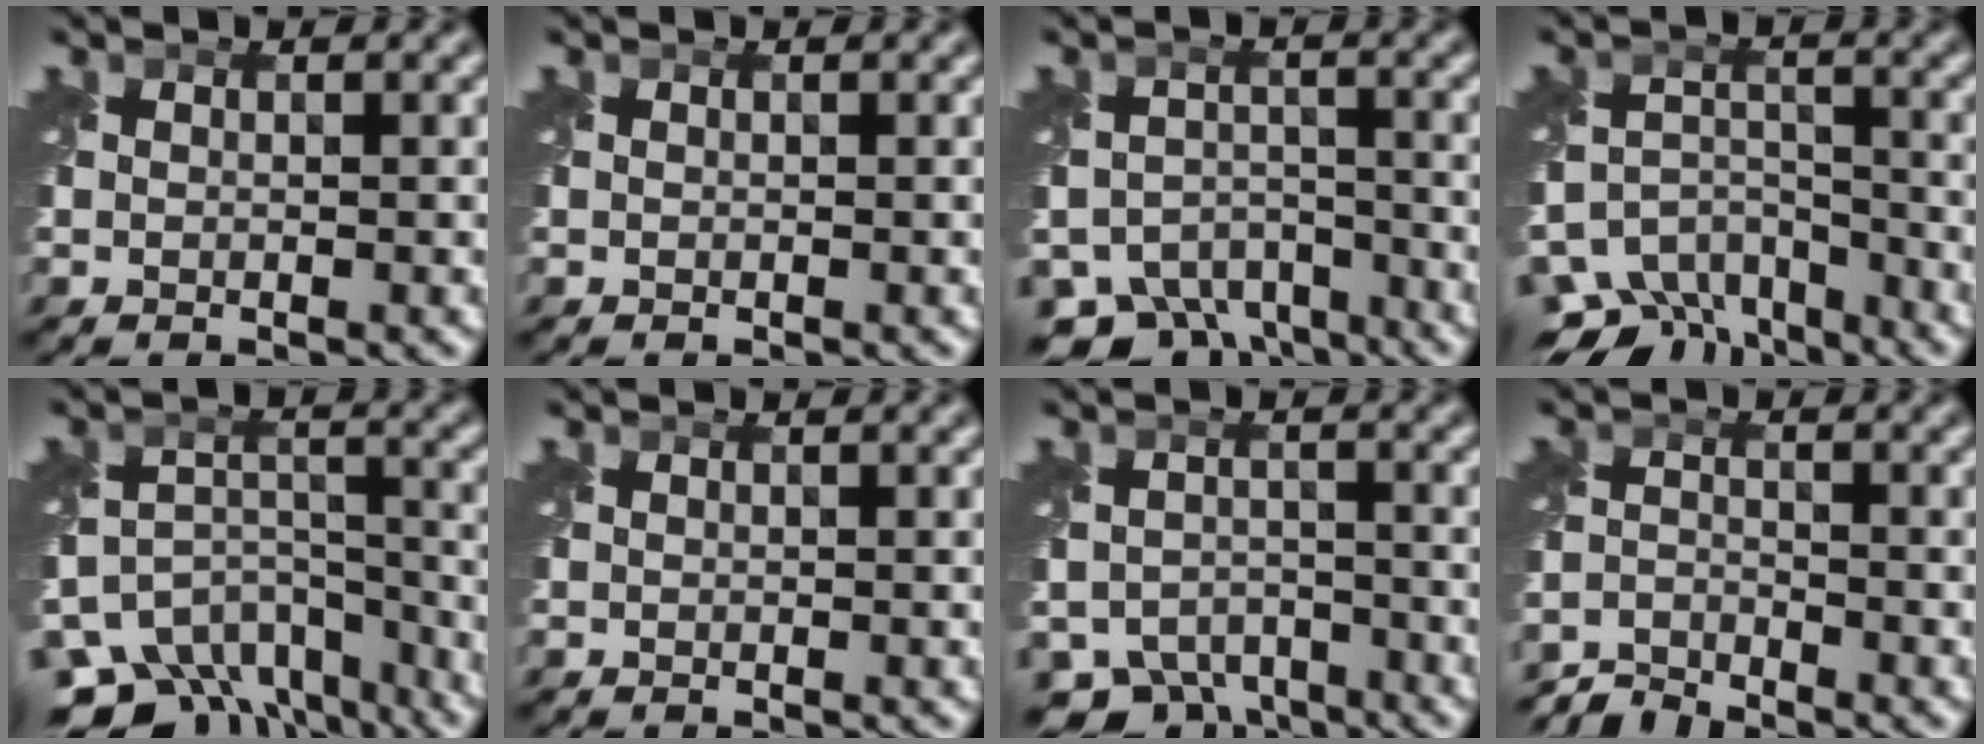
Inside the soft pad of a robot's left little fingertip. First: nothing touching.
{"total": 0.0}
{"total": 9.4, "force": [-8.0, 4.3, 2.5], "torque": [-0.023, -0.012, -0.119]}
{"total": 10.2, "force": [-8.7, 4.8, 2.3], "torque": [-0.024, -0.007, -0.124]}
{"total": 12.8, "force": [-10.4, 6.7, 3.3], "torque": [-0.057, -0.011, -0.133]}
{"total": 0.0}
{"total": 6.9, "force": [-5.7, 3.4, 1.7], "torque": [-0.014, -0.015, -0.093]}
{"total": 3.0, "force": [-3.0, 0.1, -0.2], "torque": [0.003, -0.004, -0.068]}